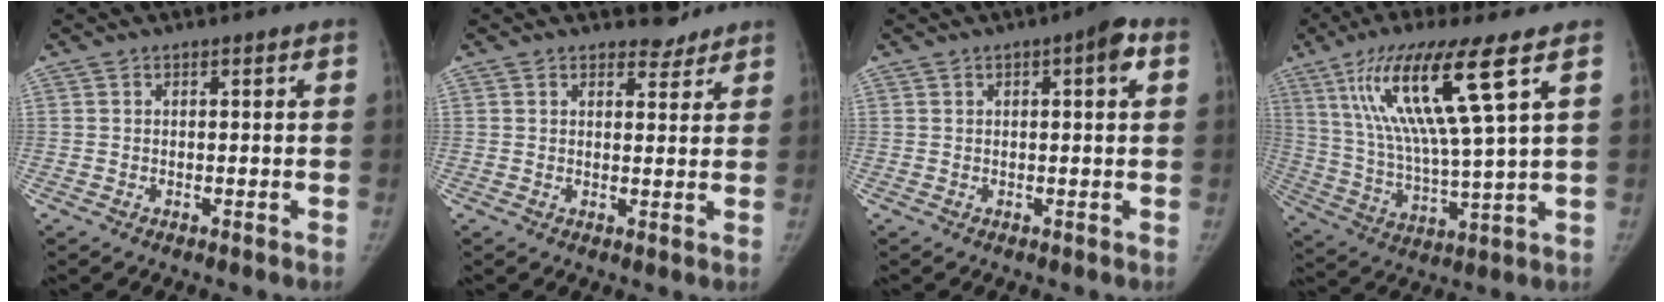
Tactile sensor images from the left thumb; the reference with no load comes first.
{"total": 2.9, "force": [2.6, 1.1, 0.0], "torque": [0.015, -0.021, 0.033]}
{"total": 3.9, "force": [1.2, 0.8, 3.6], "torque": [-0.047, 0.004, 0.013]}
{"total": 18.4, "force": [8.5, 1.4, 16.3], "torque": [-0.322, -0.030, 0.156]}